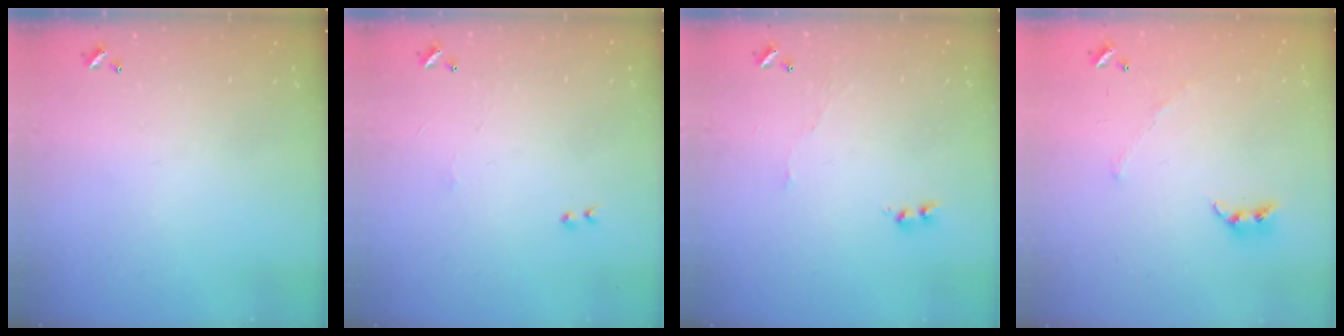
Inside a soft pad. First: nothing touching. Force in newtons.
{"total": 0.9, "press": 0.8, "slide": 0.5}
{"total": 3.8, "press": 3.7, "slide": 0.6}
{"total": 3.7, "press": 3.6, "slide": 0.9}